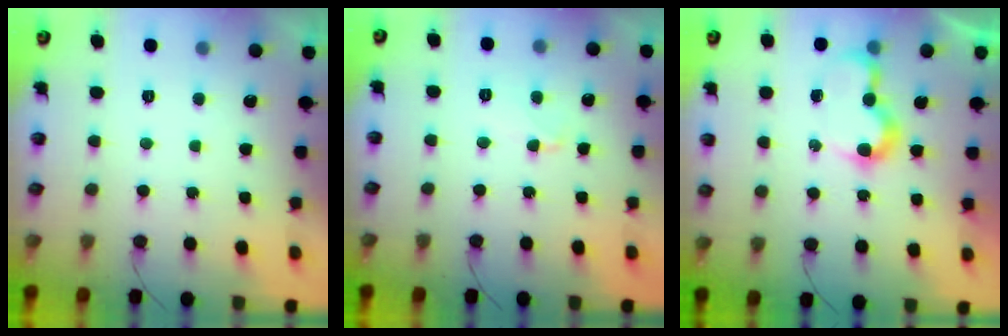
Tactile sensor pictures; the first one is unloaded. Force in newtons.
{"total": 5.1, "press": 5.1, "slide": 0.6}
{"total": 7.2, "press": 7.2, "slide": 0.7}